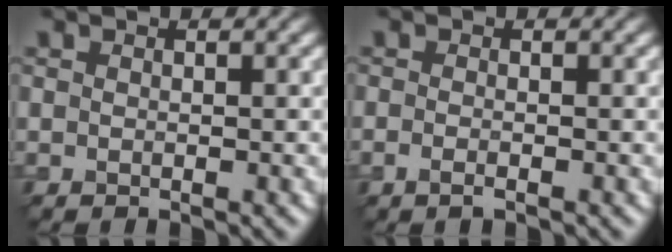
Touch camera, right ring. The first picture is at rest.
{"total": 1.1, "force": [-0.6, 0.3, 0.8], "torque": [-0.015, -0.004, -0.013]}